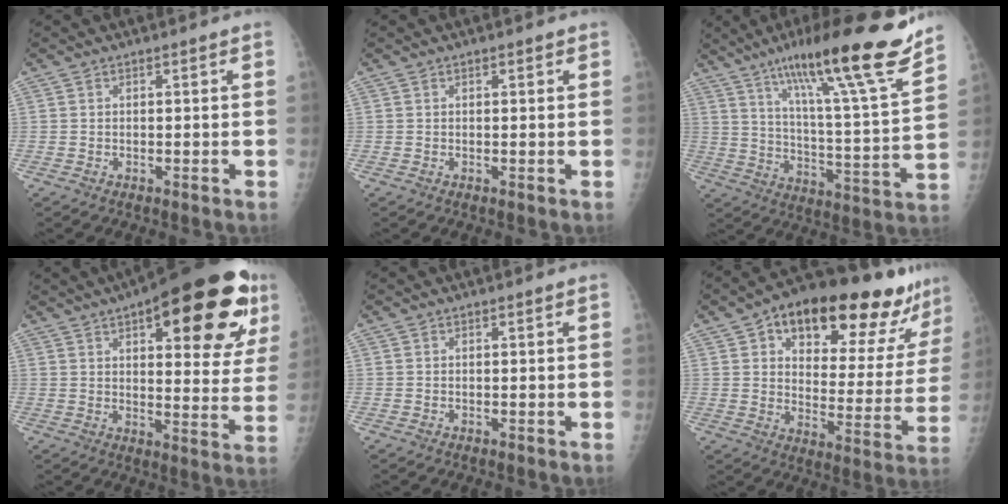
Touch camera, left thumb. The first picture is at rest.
{"total": 0.9, "force": [0.5, 0.4, 0.7], "torque": [-0.009, 0.001, 0.005]}
{"total": 23.6, "force": [16.7, 2.1, 16.5], "torque": [-0.239, -0.067, 0.264]}
{"total": 26.6, "force": [12.8, 9.6, 21.3], "torque": [-0.255, -0.014, 0.174]}
{"total": 0.0}
{"total": 25.8, "force": [15.7, 11.2, 17.1], "torque": [-0.191, -0.031, 0.221]}